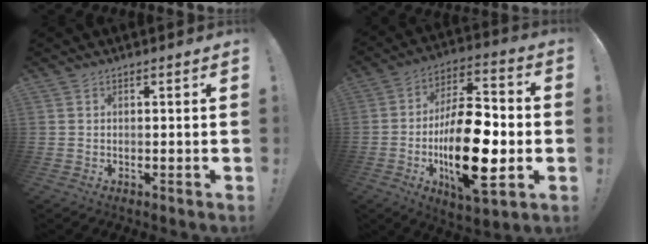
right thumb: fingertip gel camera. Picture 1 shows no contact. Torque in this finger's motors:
{"motor_torque": [0.65, 1.47, 1.55, -1.23, 0.78]}